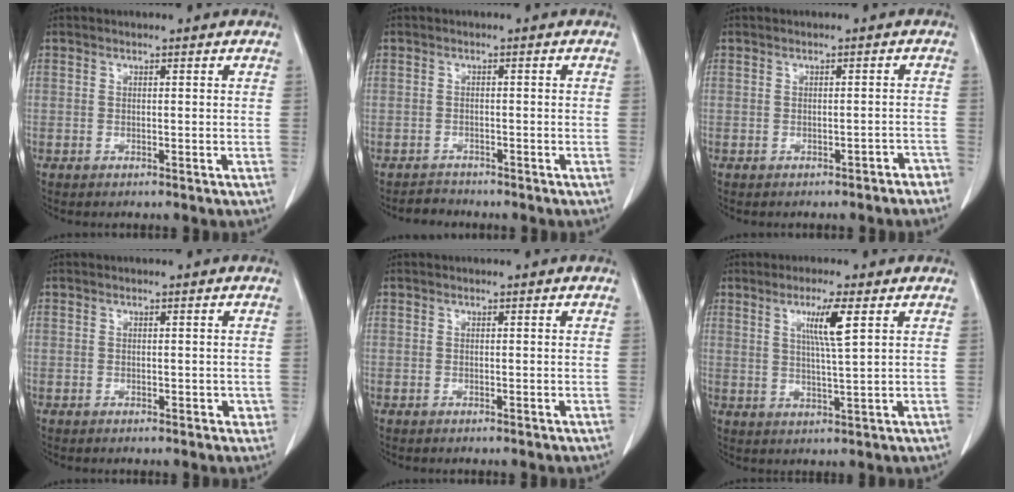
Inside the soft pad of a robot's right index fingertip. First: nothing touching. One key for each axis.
{"total": 1.7, "fx": -1.5, "fy": 0.5, "fz": -0.6, "tx": 0.010, "ty": -0.002, "tz": -0.026}
{"total": 3.5, "fx": -2.9, "fy": 1.3, "fz": 1.5, "tx": -0.010, "ty": 0.003, "tz": -0.028}
{"total": 1.5, "fx": -0.2, "fy": 1.0, "fz": 1.0, "tx": -0.007, "ty": 0.001, "tz": -0.001}
{"total": 0.0}
{"total": 5.7, "fx": 2.3, "fy": -0.5, "fz": 5.2, "tx": -0.094, "ty": -0.005, "tz": 0.041}